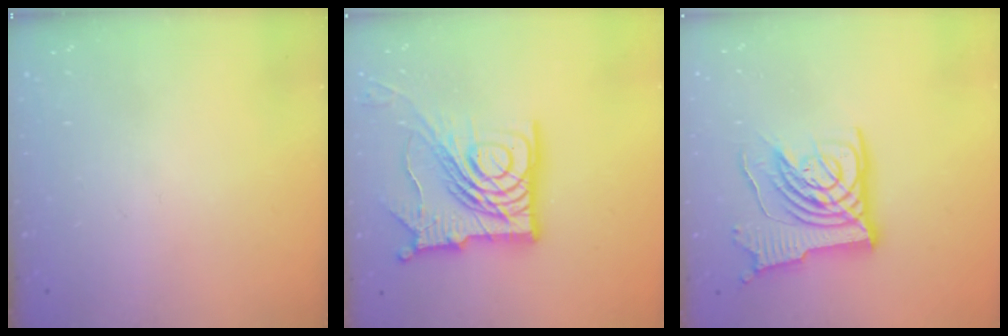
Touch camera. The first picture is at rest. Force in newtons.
{"total": 21.5, "press": 21.4, "slide": 2.4}
{"total": 14.6, "press": 14.5, "slide": 1.8}